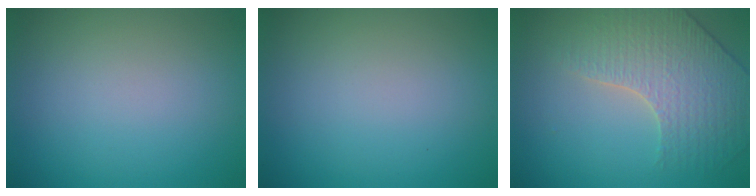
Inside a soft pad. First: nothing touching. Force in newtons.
{"total": 0.0}
{"total": 3.8, "press": 3.8, "slide": 0.5}